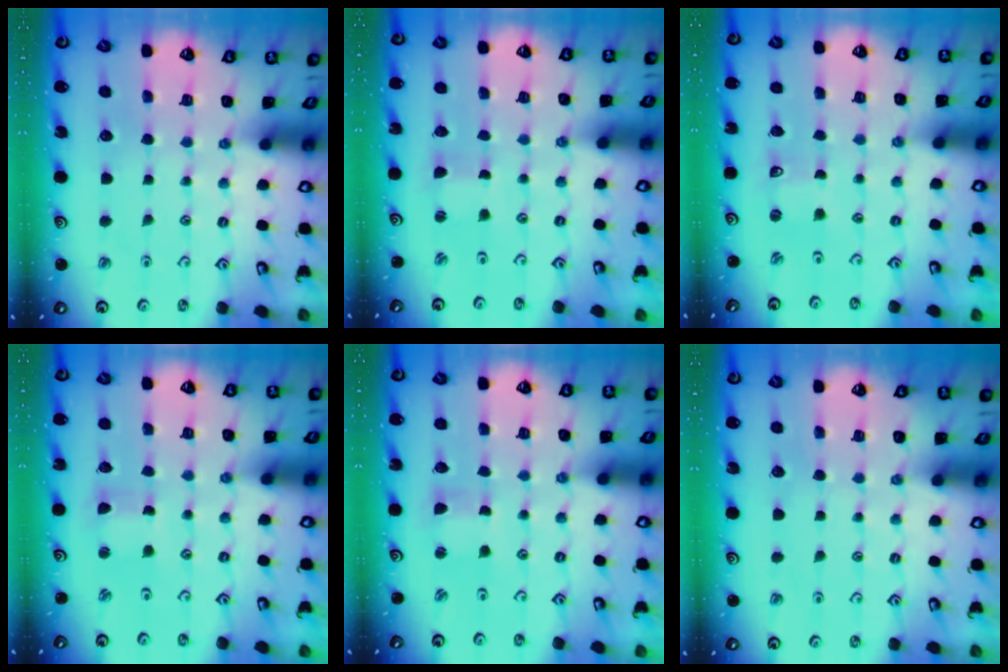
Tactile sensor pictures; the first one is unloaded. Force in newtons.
{"total": 0.5, "press": 0.5, "slide": 0.1}
{"total": 0.0}
{"total": 0.8, "press": 0.8, "slide": 0.2}
{"total": 1.5, "press": 1.5, "slide": 0.3}
{"total": 0.0}